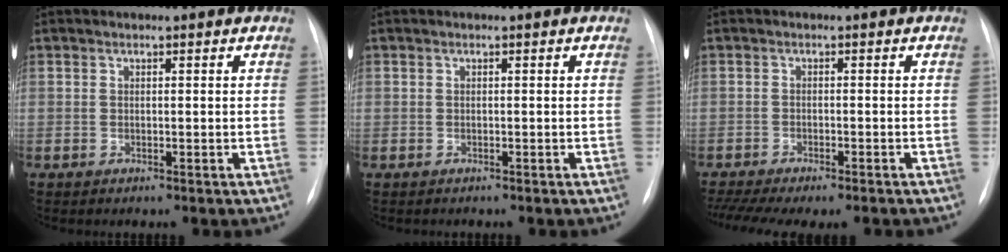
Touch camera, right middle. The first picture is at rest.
{"total": 0.8, "force": [-0.5, 0.6, -0.1], "torque": [-0.003, 0.006, -0.010]}
{"total": 13.1, "force": [-10.9, 3.2, 6.5], "torque": [-0.130, -0.004, -0.149]}